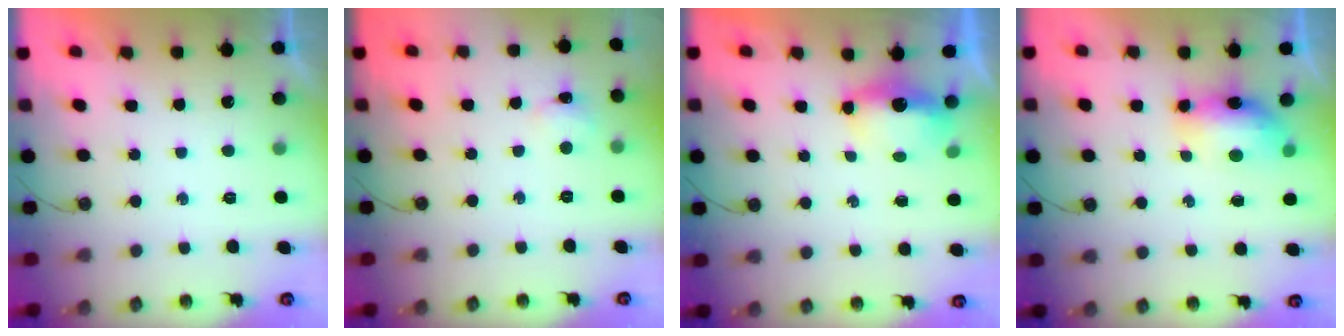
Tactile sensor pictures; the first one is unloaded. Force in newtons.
{"total": 2.5, "press": 2.4, "slide": 0.5}
{"total": 5.1, "press": 5.0, "slide": 0.4}
{"total": 8.2, "press": 8.0, "slide": 1.8}